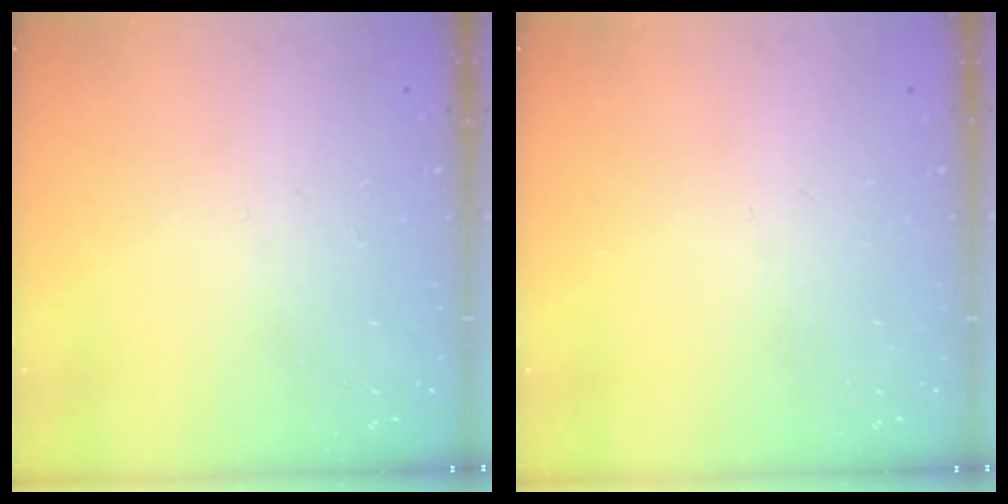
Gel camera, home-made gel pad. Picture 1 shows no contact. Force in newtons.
{"total": 0.0}